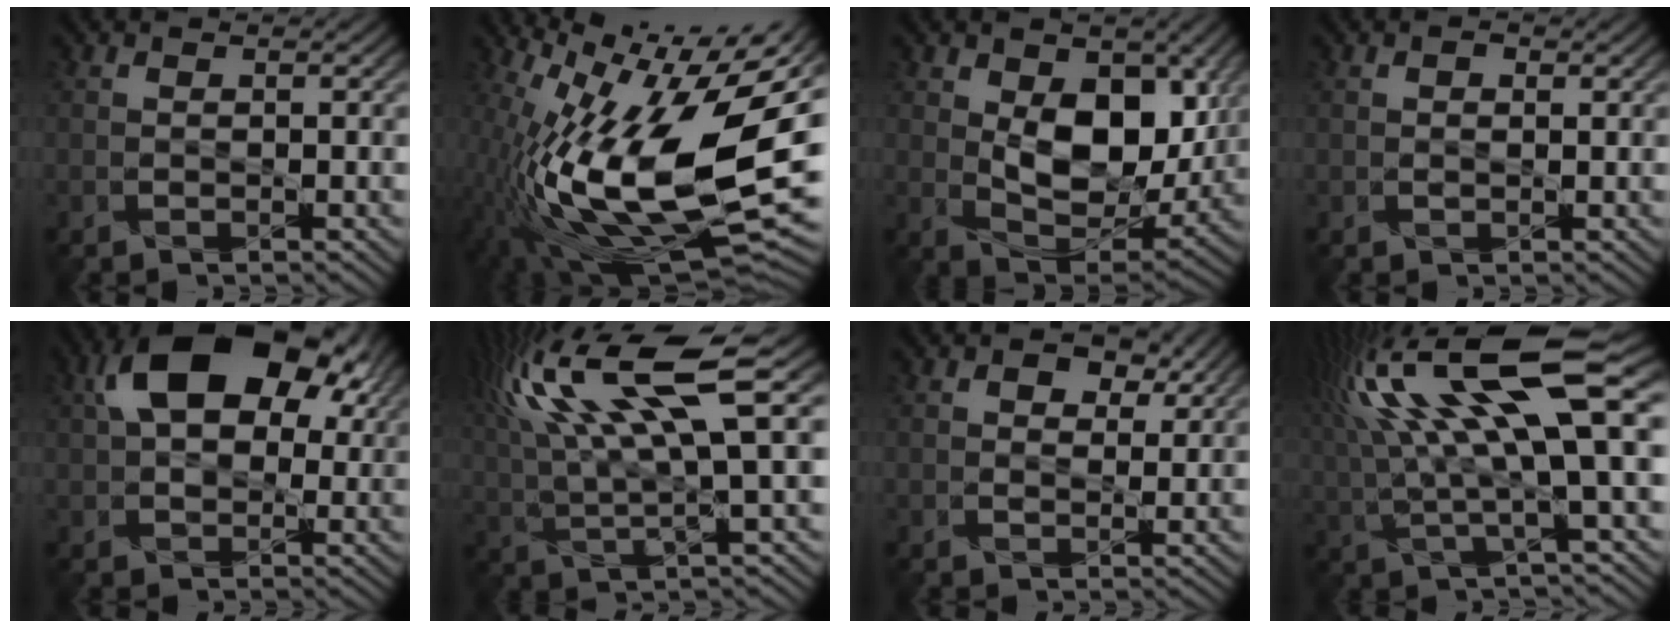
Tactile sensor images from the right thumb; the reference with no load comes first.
{"total": 20.1, "force": [-1.3, 8.1, 18.3], "torque": [-0.346, -0.018, -0.017]}
{"total": 10.4, "force": [2.5, 6.5, 7.8], "torque": [-0.142, -0.013, 0.037]}
{"total": 1.0, "force": [0.6, 0.5, 0.5], "torque": [-0.002, -0.002, 0.010]}
{"total": 14.2, "force": [4.9, 8.6, 10.1], "torque": [-0.173, 0.027, 0.072]}
{"total": 16.4, "force": [7.2, 4.0, 14.2], "torque": [-0.309, 0.026, 0.134]}
{"total": 4.2, "force": [2.5, 2.6, 2.2], "torque": [-0.031, -0.006, 0.035]}
{"total": 17.8, "force": [6.1, 4.7, 16.1], "torque": [-0.341, 0.017, 0.114]}